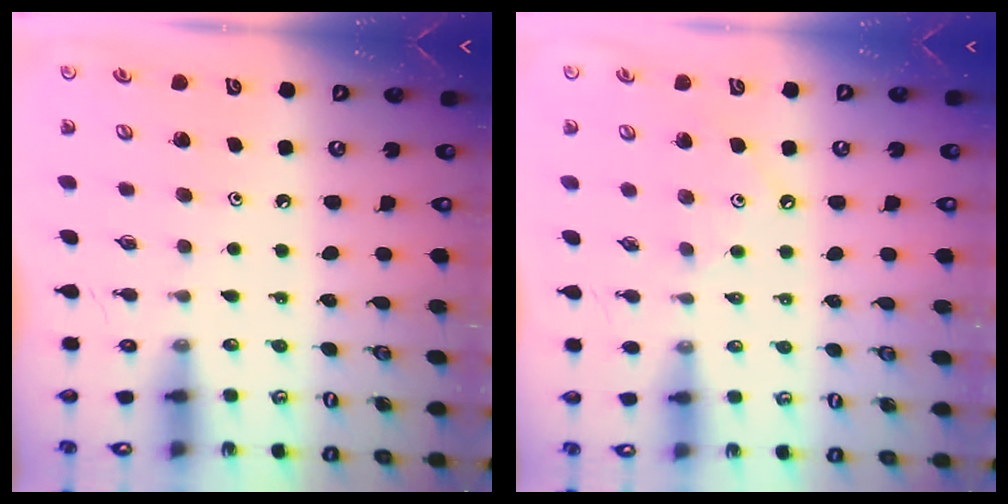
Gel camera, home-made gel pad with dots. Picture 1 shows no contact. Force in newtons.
{"total": 2.4, "press": 2.3, "slide": 0.5}